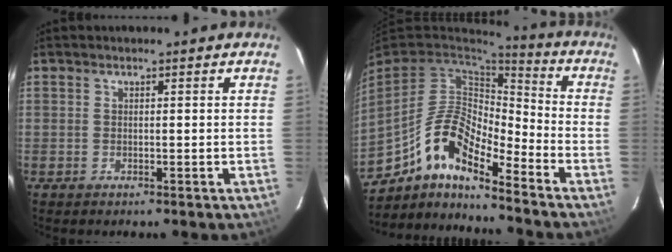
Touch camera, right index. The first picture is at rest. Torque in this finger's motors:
{"motor_torque": [0.51, -0.48, 0.52, 0.12]}